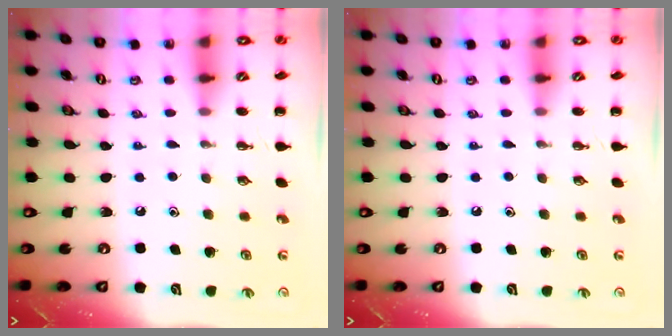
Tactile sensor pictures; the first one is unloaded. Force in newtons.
{"total": 0.0}